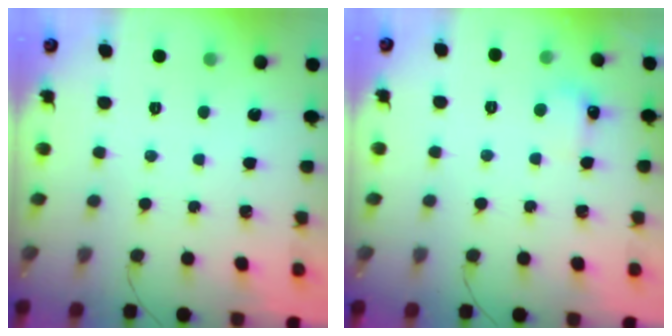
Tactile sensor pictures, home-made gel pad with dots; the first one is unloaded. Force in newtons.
{"total": 5.5, "press": 5.3, "slide": 1.4}